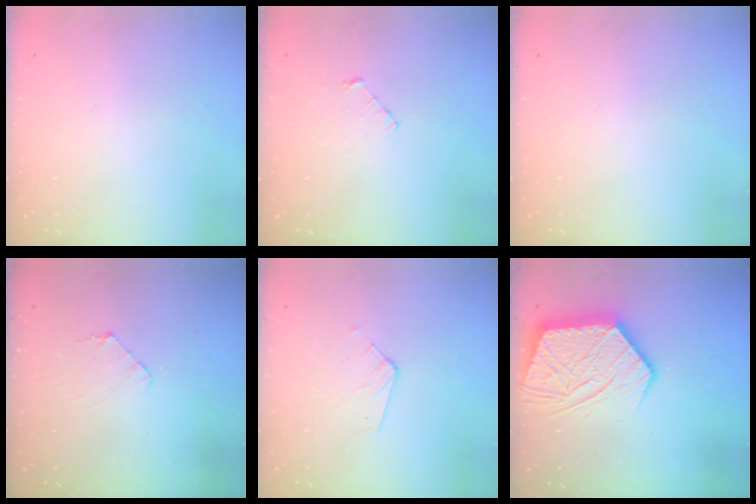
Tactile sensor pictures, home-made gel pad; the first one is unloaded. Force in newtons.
{"total": 3.4, "press": 3.3, "slide": 0.3}
{"total": 0.0}
{"total": 5.2, "press": 5.2, "slide": 0.4}
{"total": 3.7, "press": 3.7, "slide": 0.3}
{"total": 19.1, "press": 19.0, "slide": 1.6}